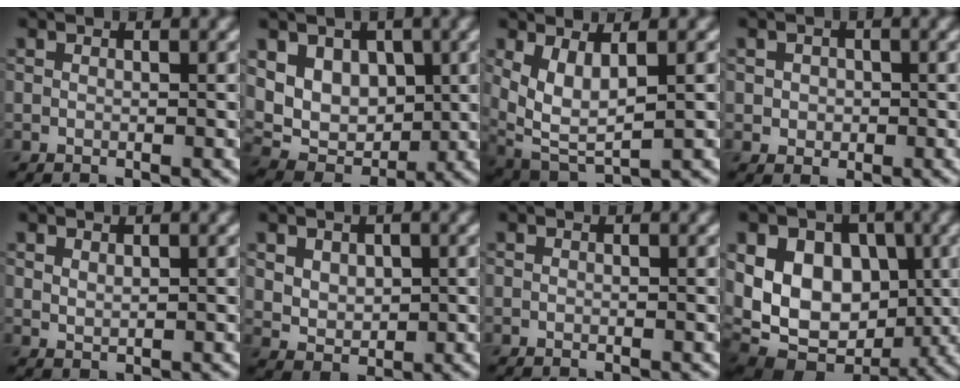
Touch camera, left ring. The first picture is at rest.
{"total": 6.7, "force": [2.1, 5.0, 3.9], "torque": [-0.069, -0.006, 0.036]}
{"total": 4.6, "force": [1.1, 2.0, 4.0], "torque": [-0.097, -0.017, 0.030]}
{"total": 1.5, "force": [0.0, 1.4, 0.6], "torque": [-0.006, -0.003, 0.000]}
{"total": 0.9, "force": [0.6, 0.5, 0.5], "torque": [-0.013, -0.001, 0.017]}
{"total": 2.9, "force": [0.8, 2.2, 1.7], "torque": [-0.032, -0.005, 0.021]}
{"total": 0.0}
{"total": 13.0, "force": [0.7, 9.7, 8.7], "torque": [-0.133, 0.015, -0.002]}